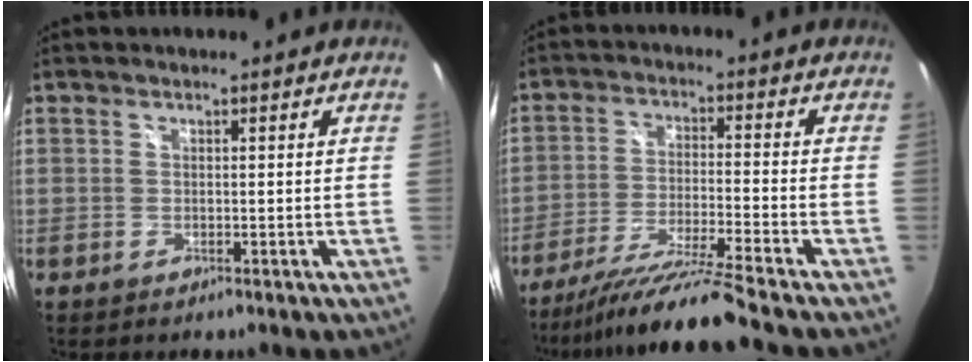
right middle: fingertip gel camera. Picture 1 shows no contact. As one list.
[{"total": 12.6, "force": [-10.9, -2.8, 5.7], "torque": [-0.122, -0.018, -0.193]}]